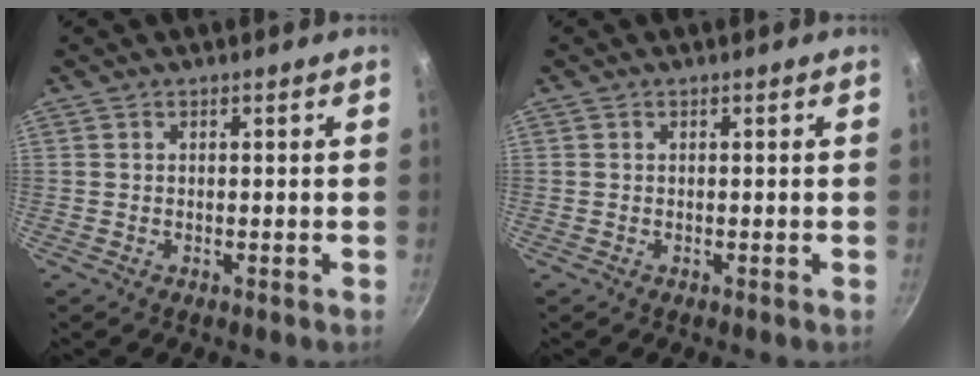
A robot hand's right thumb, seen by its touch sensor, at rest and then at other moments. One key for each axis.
{"total": 0.0}